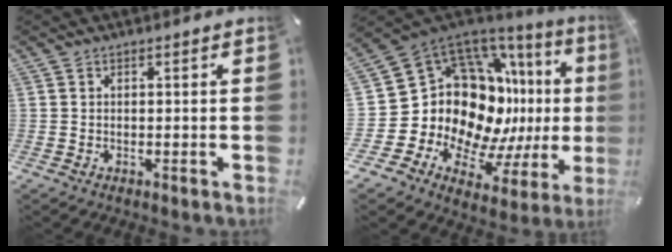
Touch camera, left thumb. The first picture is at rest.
{"total": 19.9, "force": [2.2, 15.5, 12.3], "torque": [-0.194, -0.091, 0.094]}